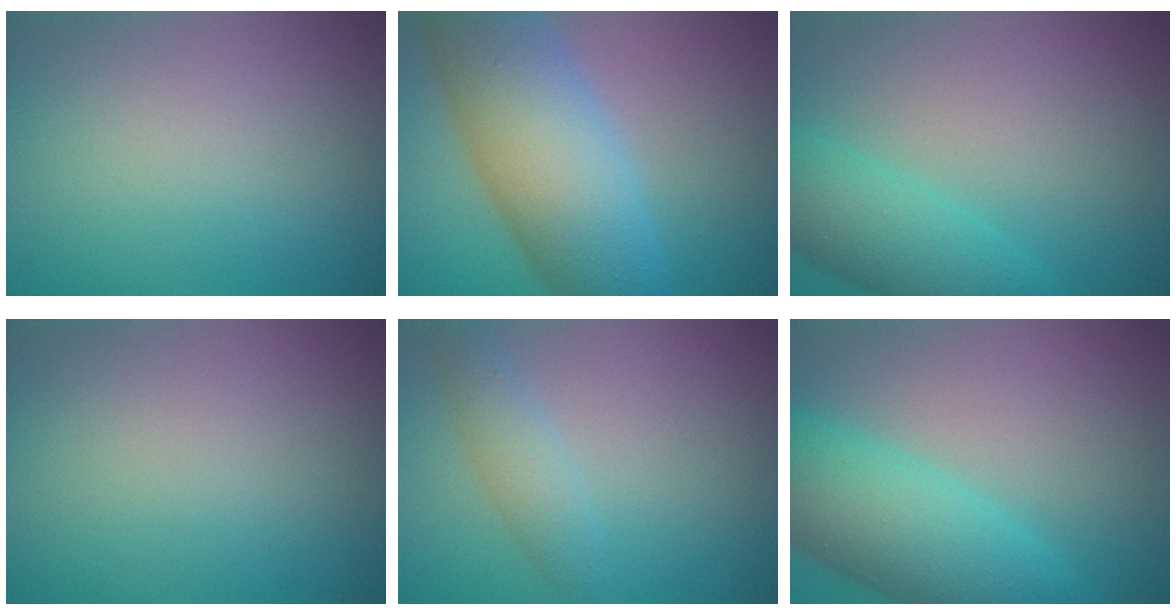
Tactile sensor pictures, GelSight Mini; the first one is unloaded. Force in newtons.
{"total": 10.2, "press": 10.2, "slide": 0.1}
{"total": 4.9, "press": 4.9, "slide": 0.2}
{"total": 0.0}
{"total": 2.3, "press": 2.3, "slide": 0.1}
{"total": 8.2, "press": 8.2, "slide": 0.3}